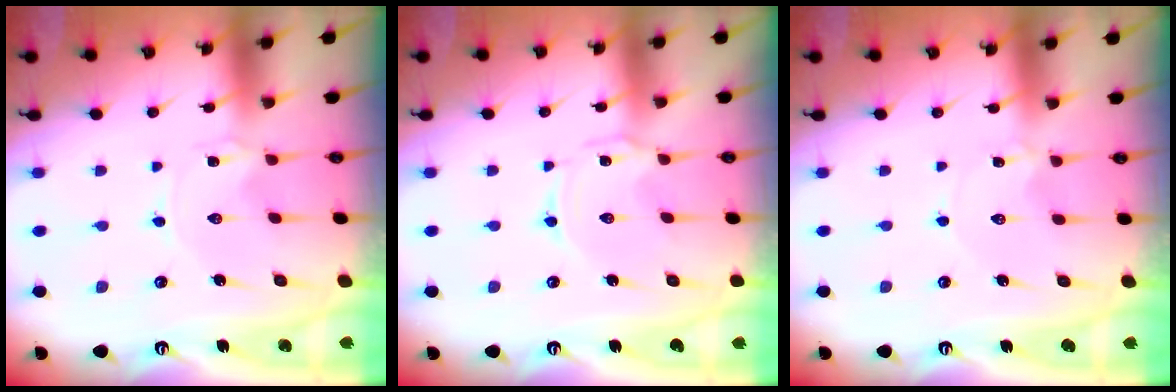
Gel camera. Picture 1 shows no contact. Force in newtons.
{"total": 0.6, "press": 0.5, "slide": 0.4}
{"total": 1.6, "press": 1.6, "slide": 0.2}